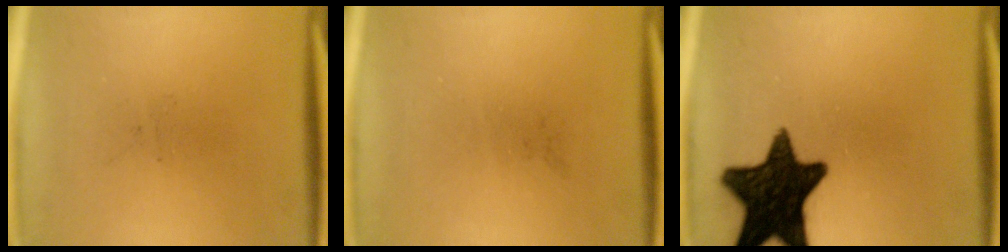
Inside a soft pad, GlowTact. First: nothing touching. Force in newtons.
{"total": 0.0}
{"total": 16.7}